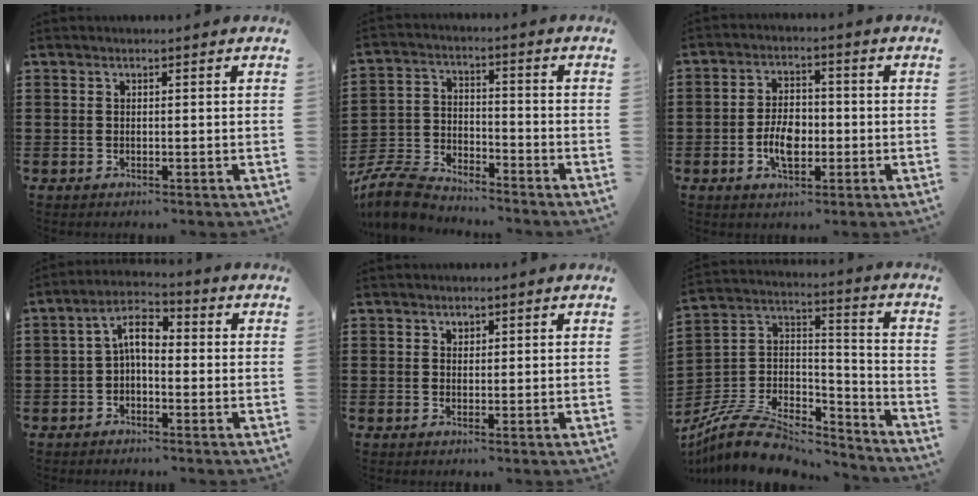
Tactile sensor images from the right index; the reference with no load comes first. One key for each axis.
{"total": 7.3, "fx": -6.9, "fy": 1.5, "fz": 1.8, "tx": -0.057, "ty": 0.009, "tz": -0.142}
{"total": 5.7, "fx": -1.5, "fy": 3.3, "fz": 4.4, "tx": -0.086, "ty": 0.001, "tz": -0.031}
{"total": 5.3, "fx": -0.2, "fy": 2.4, "fz": 4.7, "tx": -0.098, "ty": 0.011, "tz": -0.009}
{"total": 0.8, "fx": 0.5, "fy": 0.6, "fz": 0.2, "tx": -0.006, "ty": 0.000, "tz": 0.011}
{"total": 9.7, "fx": -7.7, "fy": 3.9, "fz": 4.3, "tx": -0.094, "ty": 0.017, "tz": -0.149}